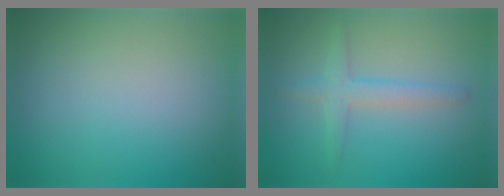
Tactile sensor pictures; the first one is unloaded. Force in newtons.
{"total": 2.3, "press": 2.3, "slide": 0.1}